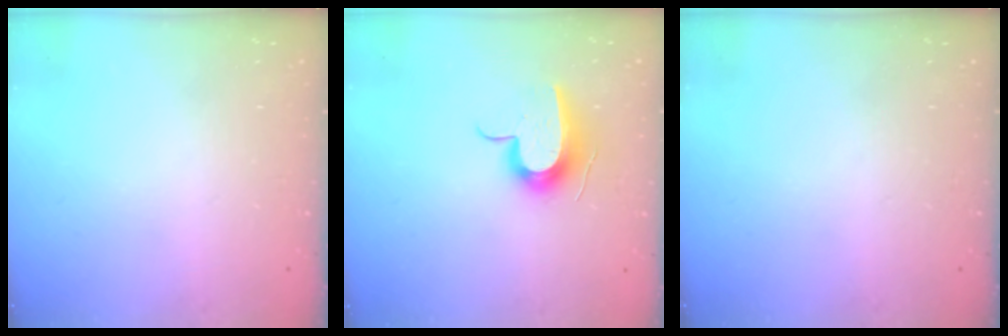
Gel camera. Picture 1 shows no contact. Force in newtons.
{"total": 11.3, "press": 11.3, "slide": 0.4}
{"total": 0.0}